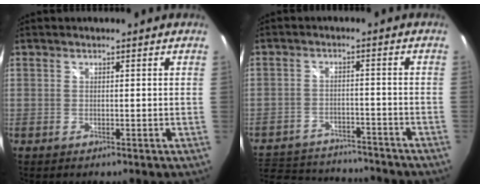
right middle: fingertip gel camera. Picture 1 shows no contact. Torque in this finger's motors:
{"motor_torque": [0.42, -0.64, -0.06, 0.00]}